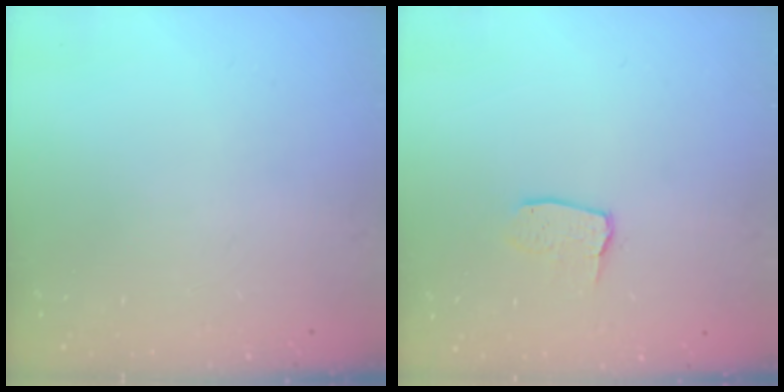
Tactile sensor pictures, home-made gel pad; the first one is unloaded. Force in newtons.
{"total": 3.0, "press": 3.0, "slide": 0.2}